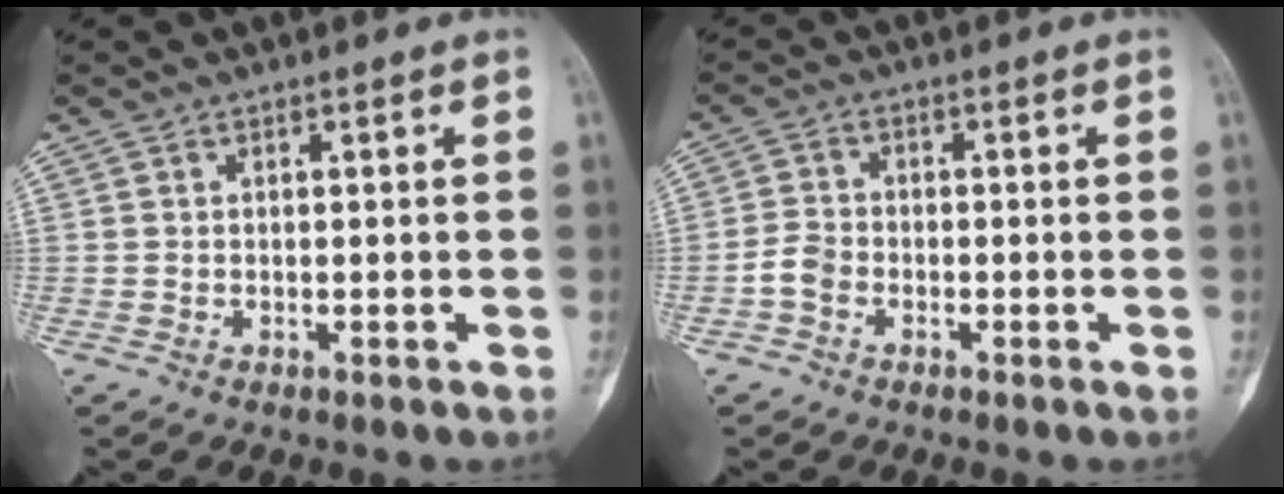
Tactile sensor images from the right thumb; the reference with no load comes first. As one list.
[{"total": 3.2, "force": [-1.5, 2.2, 1.8], "torque": [-0.035, 0.011, -0.035]}]